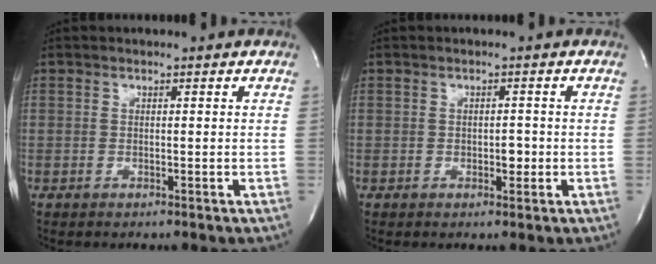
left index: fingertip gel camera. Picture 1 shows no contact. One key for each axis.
{"total": 1.6, "fx": -0.3, "fy": 1.0, "fz": 1.2, "tx": -0.015, "ty": 0.002, "tz": -0.003}